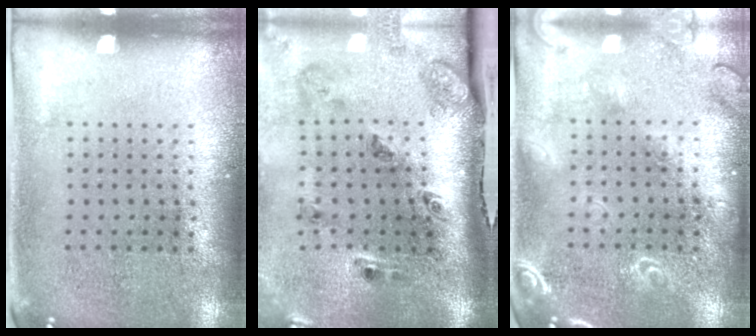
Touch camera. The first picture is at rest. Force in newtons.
{"total": 3.3, "press": 2.0, "slide": 2.7}
{"total": 1.8, "press": 1.7, "slide": 0.2}